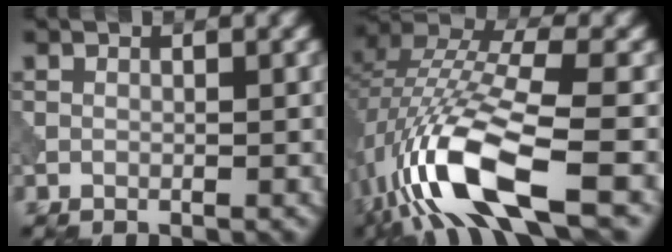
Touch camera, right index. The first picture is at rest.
{"total": 12.5, "force": [-5.2, 4.0, 10.7], "torque": [-0.219, 0.007, -0.099]}